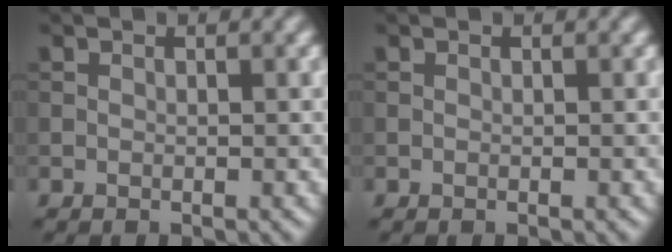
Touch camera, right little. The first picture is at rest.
{"total": 0.0}